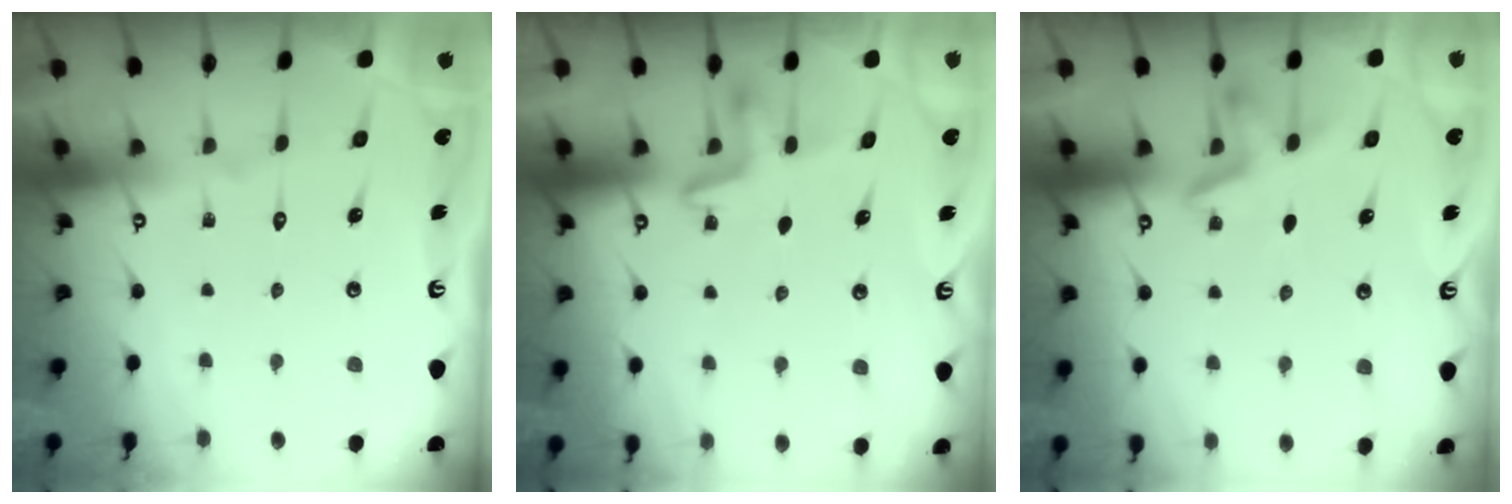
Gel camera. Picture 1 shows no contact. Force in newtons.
{"total": 3.2, "press": 3.2, "slide": 0.4}
{"total": 5.2, "press": 4.9, "slide": 1.8}